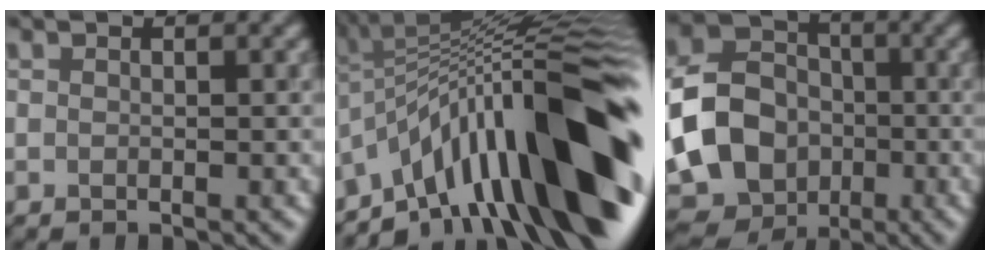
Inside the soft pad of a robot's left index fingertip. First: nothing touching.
{"total": 16.7, "force": [-5.7, 4.5, 15.0], "torque": [-0.194, 0.055, -0.112]}
{"total": 12.9, "force": [-2.8, 10.4, 7.1], "torque": [-0.152, -0.020, -0.062]}